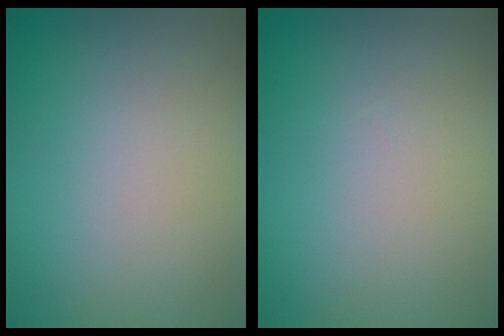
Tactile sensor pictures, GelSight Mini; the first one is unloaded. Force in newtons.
{"total": 0.0}